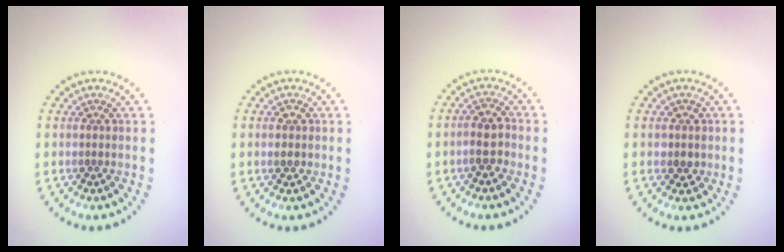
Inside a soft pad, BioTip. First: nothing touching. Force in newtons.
{"total": 1.5, "press": 1.5, "slide": 0.1}
{"total": 2.3, "press": 2.2, "slide": 0.8}
{"total": 1.7, "press": 1.5, "slide": 0.7}